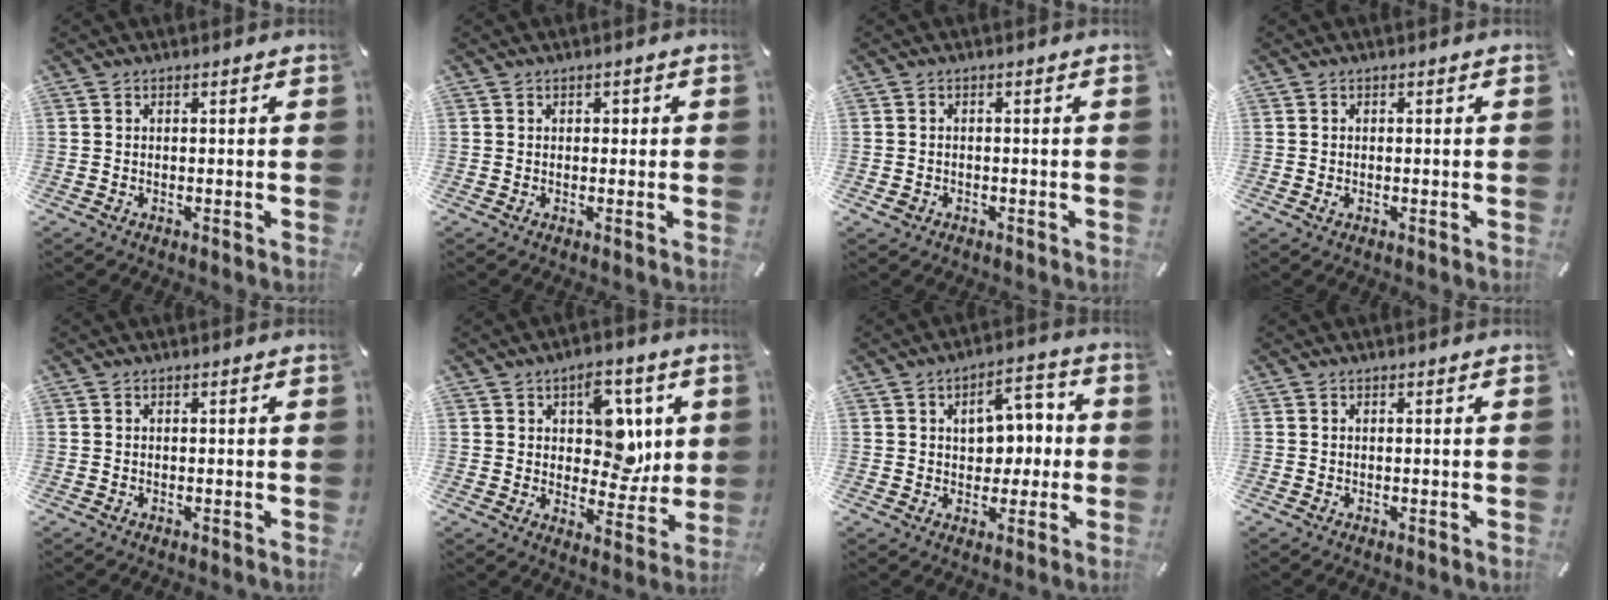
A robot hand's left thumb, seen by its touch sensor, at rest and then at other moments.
{"total": 1.0, "force": [0.0, 0.9, 0.3], "torque": [-0.007, 0.006, -0.003]}
{"total": 1.7, "force": [-0.9, 1.3, 0.6], "torque": [-0.012, 0.005, -0.020]}
{"total": 1.0, "force": [-0.3, 0.6, 0.7], "torque": [-0.013, -0.001, -0.005]}
{"total": 0.0}
{"total": 11.3, "force": [3.2, 8.0, 7.3], "torque": [-0.079, -0.013, 0.054]}
{"total": 9.4, "force": [0.9, 7.1, 6.2], "torque": [-0.072, 0.001, 0.009]}
{"total": 0.0}